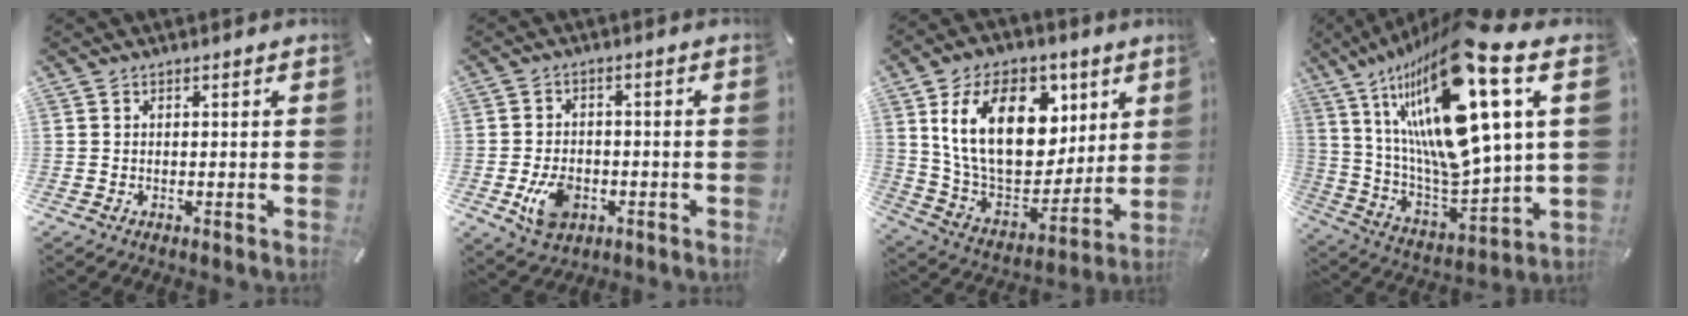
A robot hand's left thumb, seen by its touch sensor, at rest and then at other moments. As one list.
[{"total": 8.1, "force": [-2.5, 5.8, 5.0], "torque": [-0.092, 0.004, -0.045]}, {"total": 23.5, "force": [8.1, 15.4, 15.8], "torque": [-0.277, -0.030, 0.139]}, {"total": 25.1, "force": [11.7, 7.3, 21.0], "torque": [-0.416, -0.094, 0.186]}]